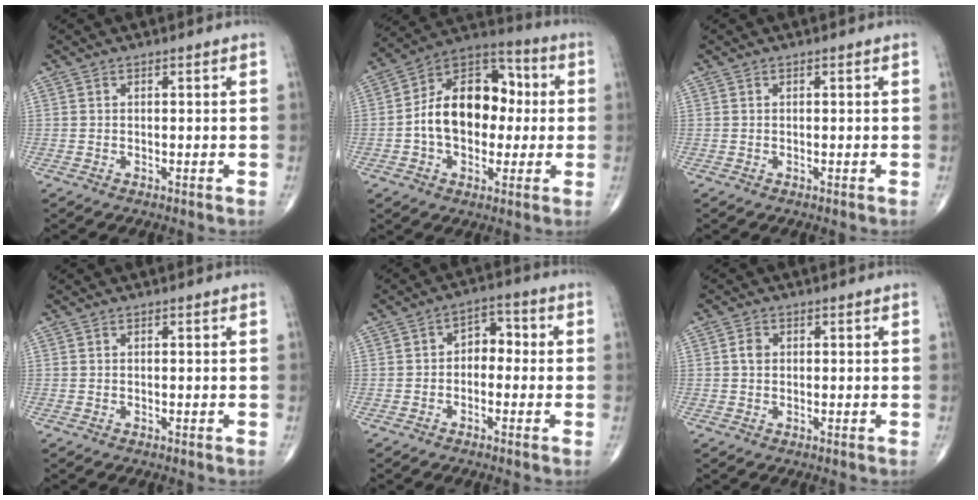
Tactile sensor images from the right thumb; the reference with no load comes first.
{"total": 17.5, "force": [0.0, 11.8, 12.9], "torque": [-0.169, 0.038, -0.008]}
{"total": 0.0}
{"total": 0.0}
{"total": 5.1, "force": [-0.5, 3.6, 3.5], "torque": [-0.025, 0.025, -0.023]}
{"total": 2.0, "force": [0.3, 1.6, 1.2], "torque": [-0.018, 0.004, 0.002]}